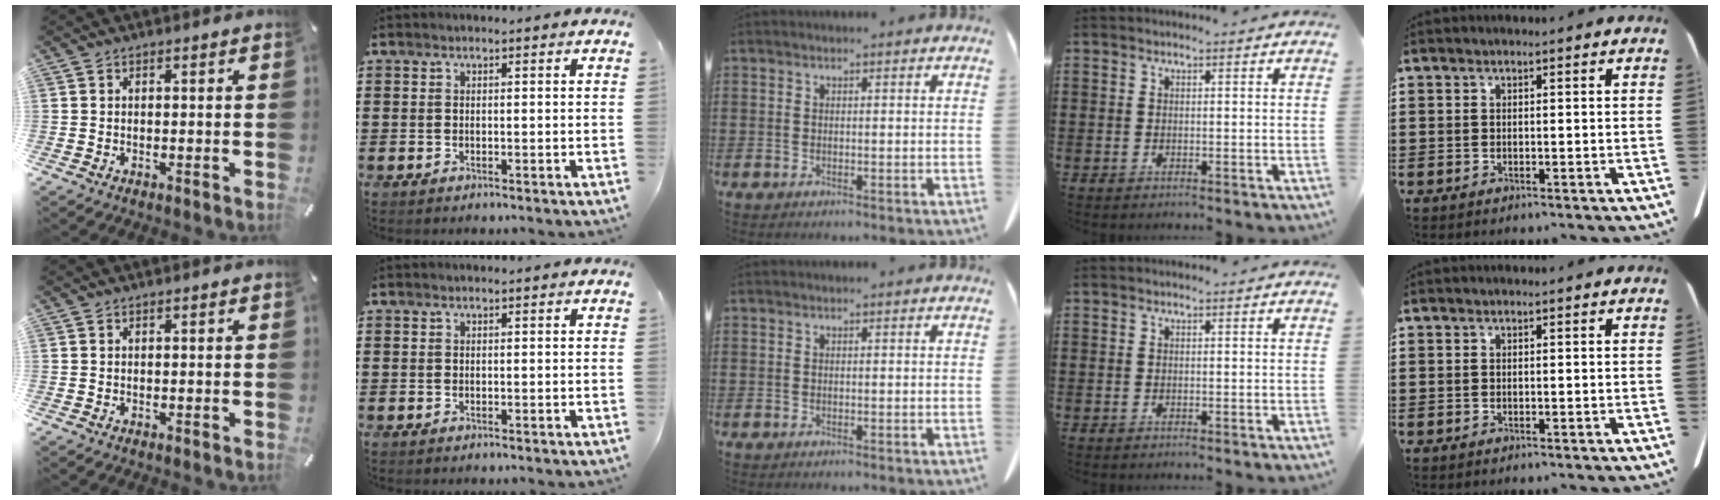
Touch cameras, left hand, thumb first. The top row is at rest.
{}